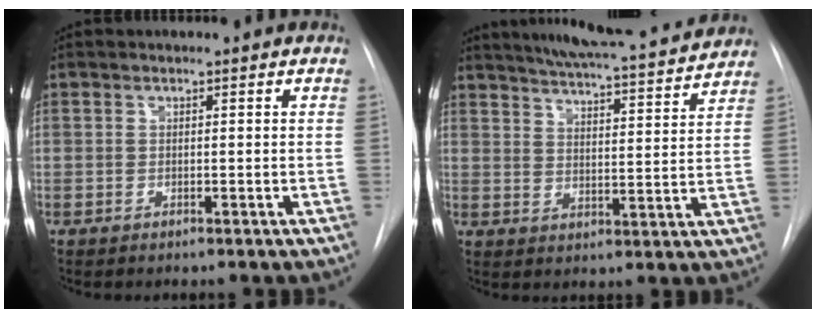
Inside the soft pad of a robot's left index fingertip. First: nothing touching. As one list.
[{"total": 19.3, "force": [17.7, 1.9, 7.4], "torque": [-0.118, -0.007, 0.234]}]